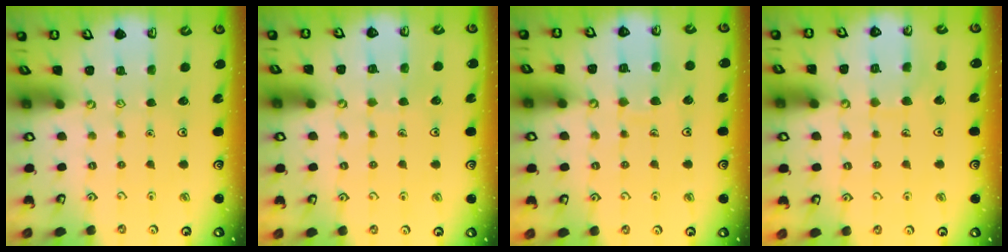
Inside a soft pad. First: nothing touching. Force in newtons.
{"total": 3.8, "press": 3.7, "slide": 0.3}
{"total": 7.3, "press": 7.3, "slide": 0.7}
{"total": 6.4, "press": 6.4, "slide": 0.2}